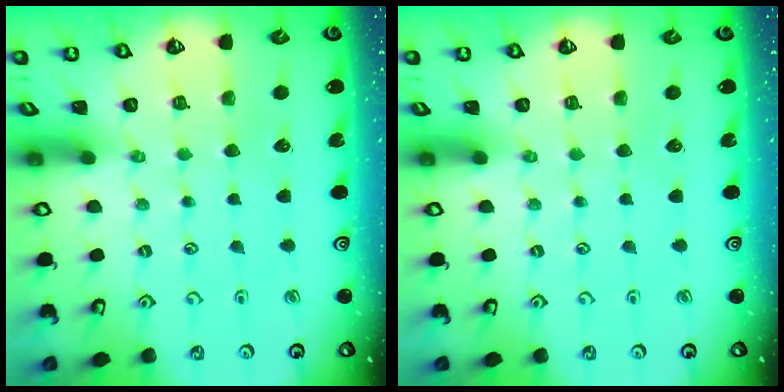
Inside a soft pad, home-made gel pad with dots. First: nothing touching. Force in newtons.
{"total": 0.0}